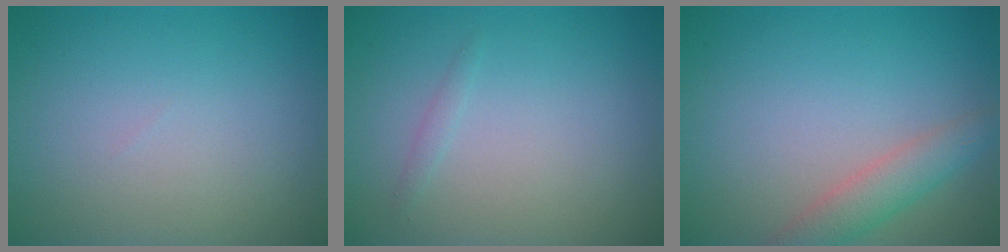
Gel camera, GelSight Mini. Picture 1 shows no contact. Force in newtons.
{"total": 0.6, "press": 0.6, "slide": 0.0}
{"total": 2.9, "press": 2.9, "slide": 0.1}